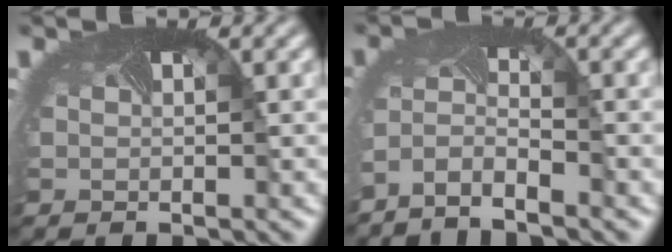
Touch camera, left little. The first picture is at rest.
{"total": 2.7, "force": [-2.7, 0.0, 0.5], "torque": [-0.033, -0.017, -0.056]}